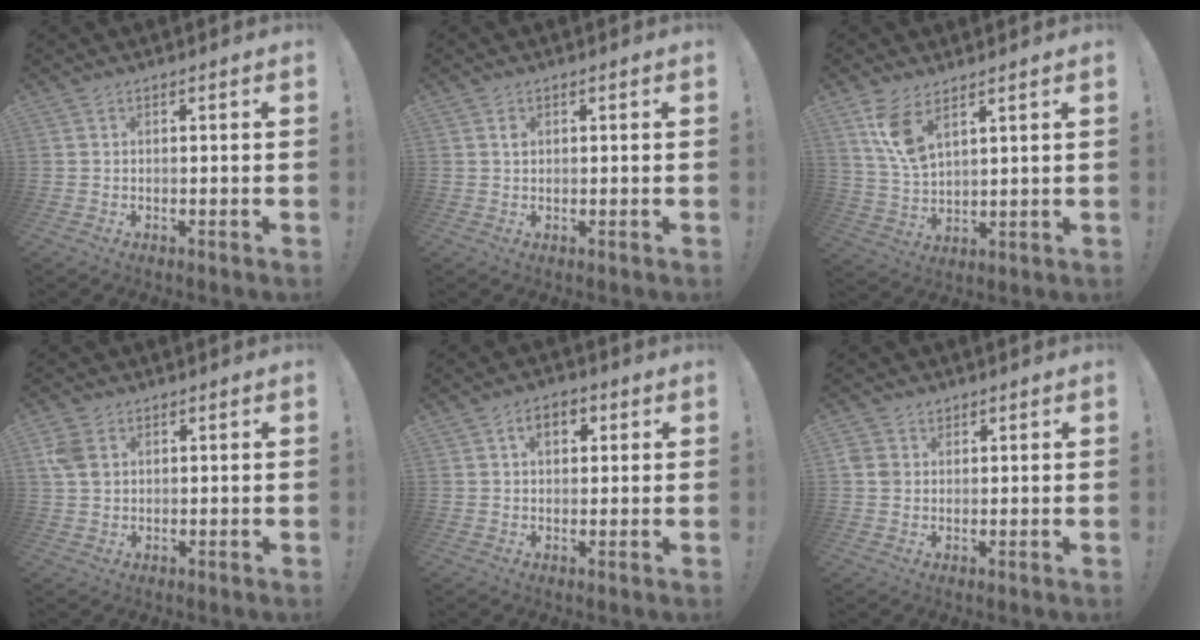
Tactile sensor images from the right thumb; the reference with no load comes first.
{"total": 1.0, "force": [0.3, 0.7, 0.7], "torque": [-0.010, 0.001, 0.004]}
{"total": 9.3, "force": [5.7, 4.0, 6.1], "torque": [-0.115, -0.028, 0.106]}
{"total": 5.7, "force": [1.7, 4.3, 3.4], "torque": [-0.061, 0.003, 0.035]}
{"total": 5.4, "force": [1.7, 3.6, 3.6], "torque": [-0.052, 0.006, 0.028]}
{"total": 3.9, "force": [1.5, 3.4, 1.3], "torque": [-0.017, -0.002, 0.029]}